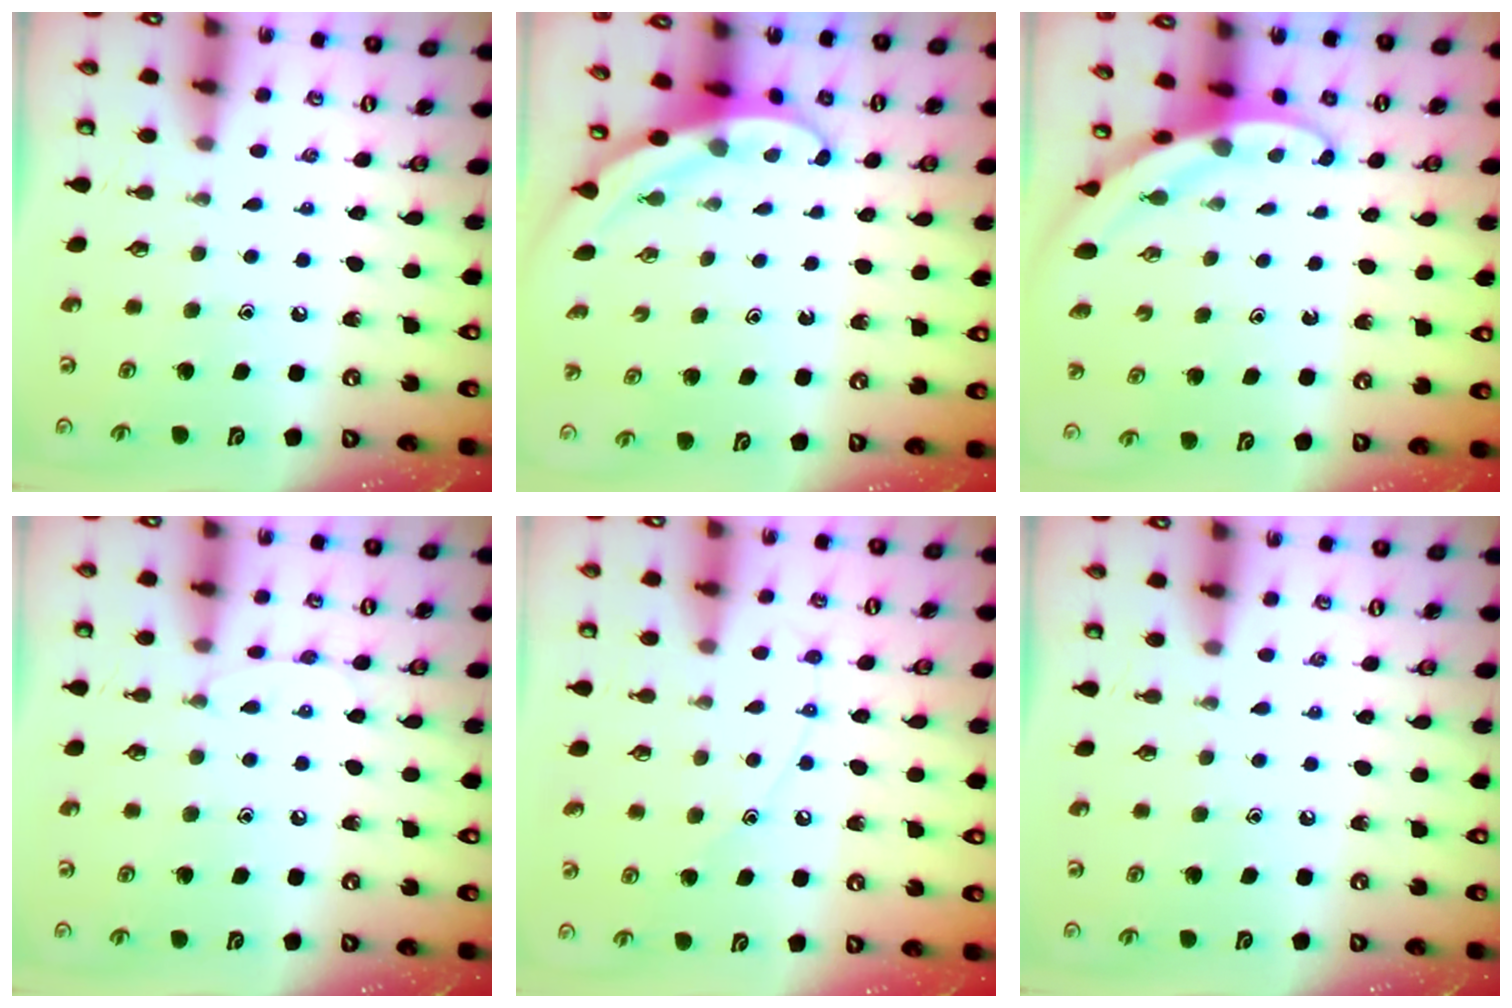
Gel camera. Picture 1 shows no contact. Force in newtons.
{"total": 3.5, "press": 3.5, "slide": 0.1}
{"total": 3.9, "press": 3.9, "slide": 0.1}
{"total": 6.0, "press": 6.0, "slide": 0.5}
{"total": 7.8, "press": 7.8, "slide": 0.8}
{"total": 0.0}